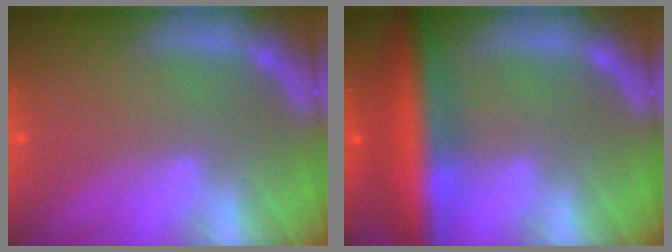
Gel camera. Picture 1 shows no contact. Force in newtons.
{"total": 8.9}